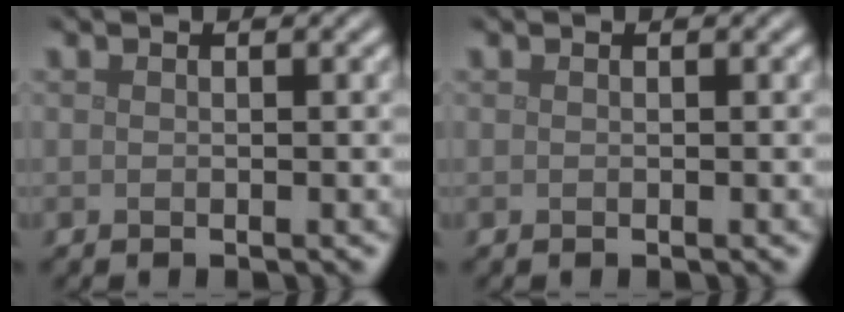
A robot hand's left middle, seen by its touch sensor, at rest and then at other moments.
{"total": 0.0}